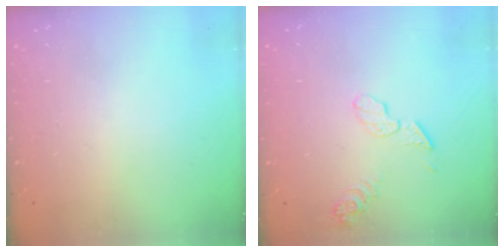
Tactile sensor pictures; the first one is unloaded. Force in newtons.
{"total": 7.4, "press": 7.4, "slide": 0.2}